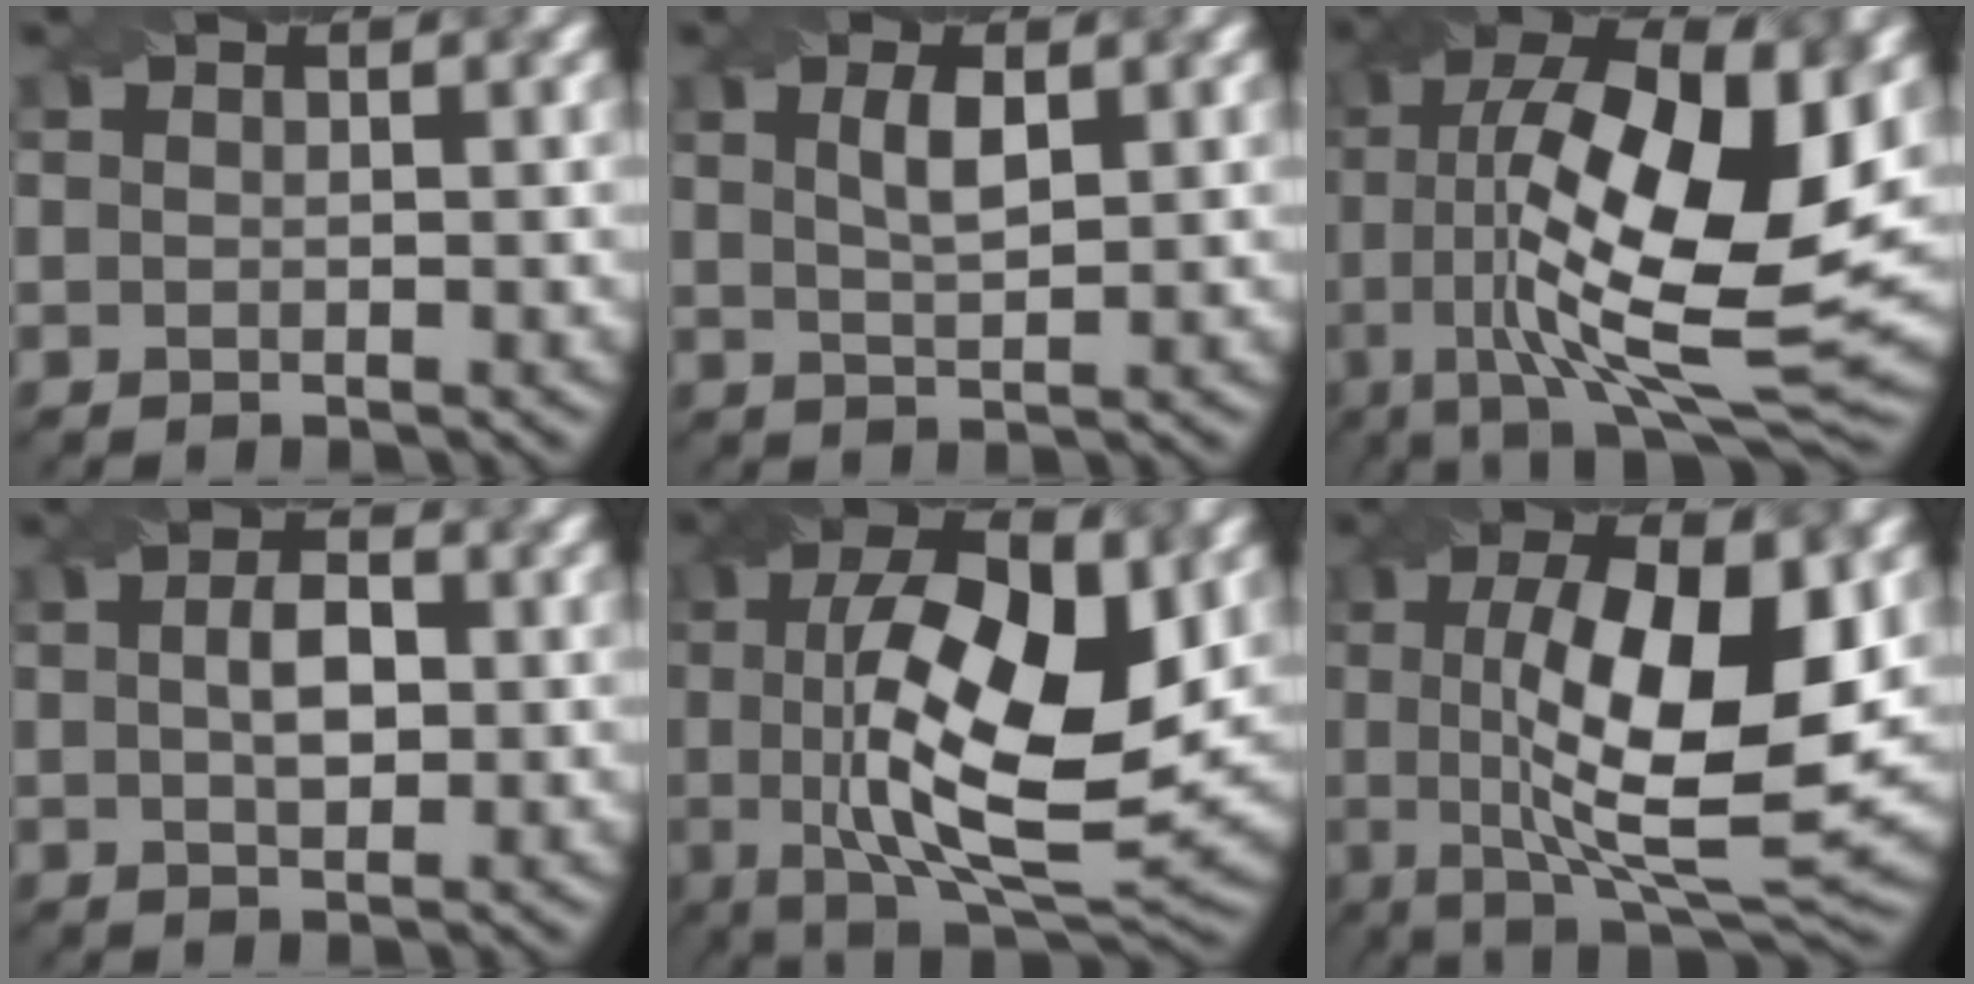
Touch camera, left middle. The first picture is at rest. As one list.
[{"total": 2.4, "force": [0.8, 0.8, 2.1], "torque": [-0.042, 0.004, 0.018]}, {"total": 16.3, "force": [1.7, 6.0, 15.1], "torque": [-0.258, 0.001, 0.035]}, {"total": 2.9, "force": [0.1, 1.6, 2.5], "torque": [-0.053, 0.005, 0.003]}, {"total": 13.3, "force": [0.9, 5.1, 12.2], "torque": [-0.202, 0.000, 0.015]}, {"total": 12.7, "force": [1.0, 4.1, 12.0], "torque": [-0.179, -0.003, 0.018]}]